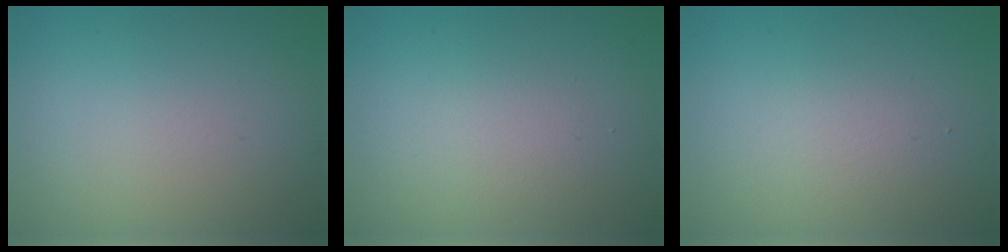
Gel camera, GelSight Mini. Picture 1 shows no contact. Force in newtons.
{"total": 1.6, "press": 1.6, "slide": 0.1}
{"total": 1.4, "press": 1.4, "slide": 0.1}